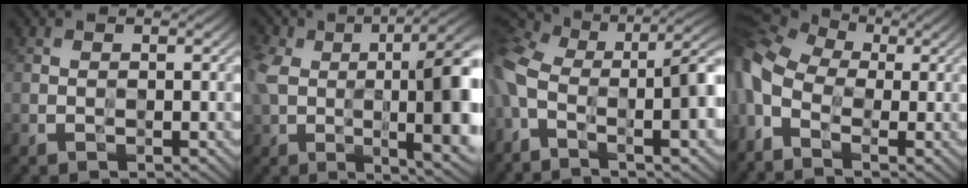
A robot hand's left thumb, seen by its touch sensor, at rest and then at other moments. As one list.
[{"total": 15.6, "force": [-0.2, 6.4, 14.2], "torque": [-0.229, -0.001, -0.011]}, {"total": 18.0, "force": [-4.0, 8.5, 15.4], "torque": [-0.298, -0.032, -0.041]}, {"total": 10.9, "force": [-2.1, 6.9, 8.1], "torque": [-0.231, -0.017, -0.047]}]